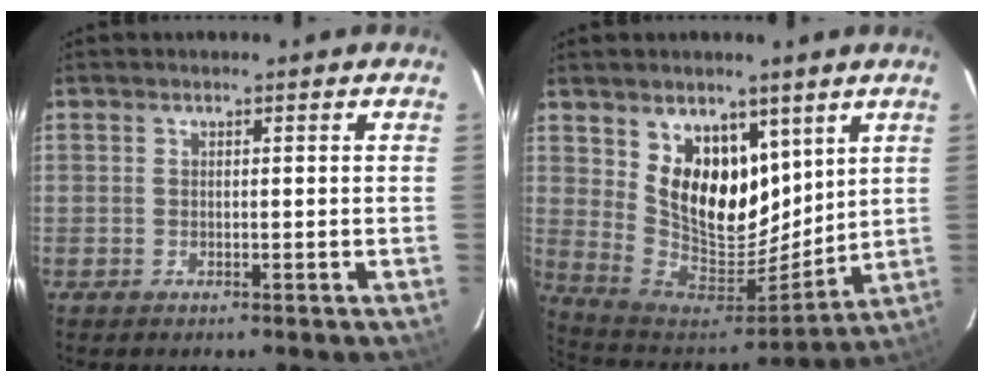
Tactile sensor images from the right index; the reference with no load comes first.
{"total": 15.7, "force": [7.4, 9.8, 9.8], "torque": [-0.187, -0.013, 0.150]}